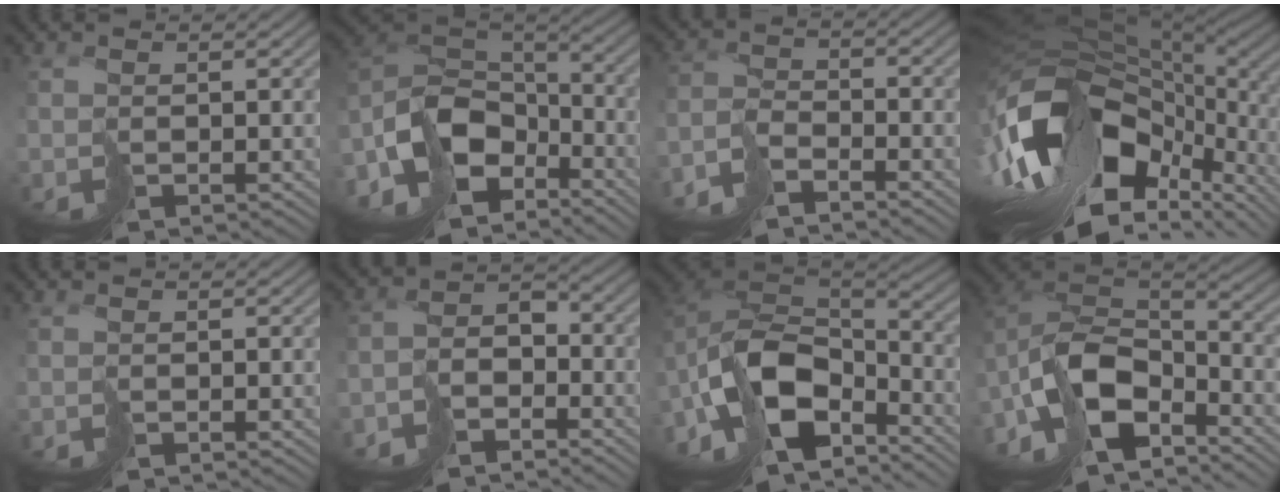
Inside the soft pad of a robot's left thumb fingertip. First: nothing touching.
{"total": 14.2, "force": [-6.4, 8.8, 9.2], "torque": [-0.223, -0.027, -0.121]}
{"total": 5.5, "force": [-5.1, 1.0, 1.7], "torque": [-0.026, 0.005, -0.112]}
{"total": 17.7, "force": [-5.6, 8.2, 14.6], "torque": [-0.285, -0.019, -0.068]}
{"total": 0.0}
{"total": 6.2, "force": [-5.0, 3.2, 2.0], "torque": [-0.024, -0.002, -0.098]}
{"total": 15.7, "force": [-7.9, 8.5, 10.6], "torque": [-0.260, -0.017, -0.141]}
{"total": 14.1, "force": [-8.2, 7.4, 8.8], "torque": [-0.211, -0.010, -0.156]}